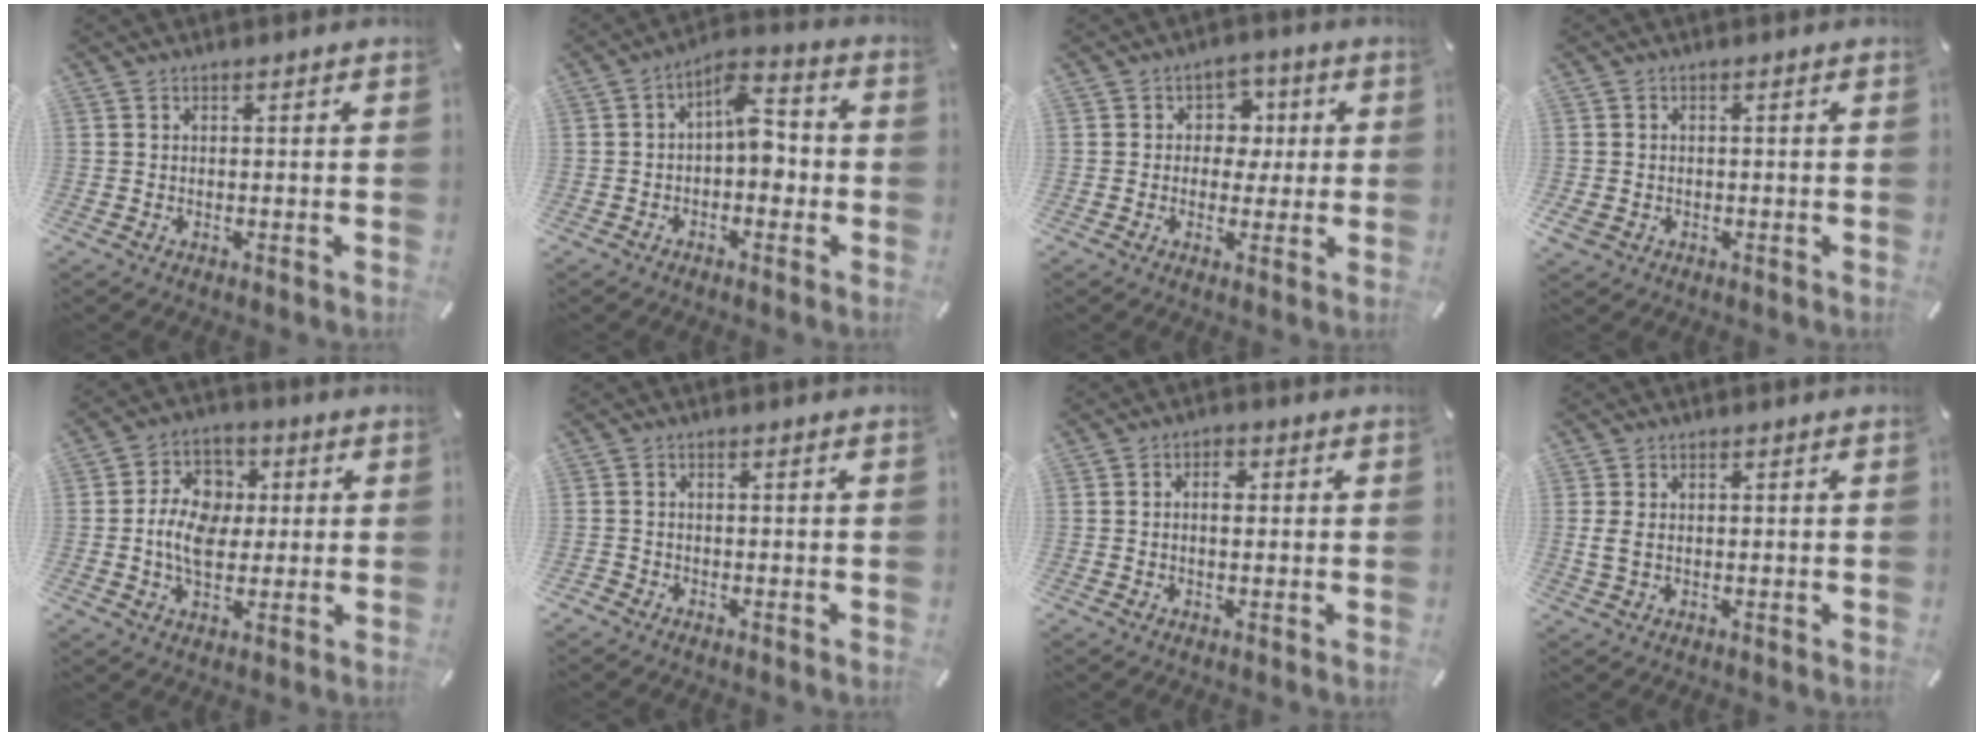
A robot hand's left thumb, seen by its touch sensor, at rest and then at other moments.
{"total": 7.6, "force": [-0.8, 4.6, 6.1], "torque": [-0.086, 0.006, -0.019]}
{"total": 6.3, "force": [0.4, 5.8, 2.6], "torque": [-0.034, 0.009, 0.003]}
{"total": 1.7, "force": [-0.6, 1.4, 0.7], "torque": [-0.014, 0.002, -0.012]}
{"total": 10.6, "force": [-0.3, 8.3, 6.6], "torque": [-0.126, 0.014, -0.007]}
{"total": 1.3, "force": [-1.0, 0.8, 0.3], "torque": [-0.005, 0.003, -0.021]}
{"total": 2.9, "force": [0.2, 1.8, 2.2], "torque": [-0.031, 0.001, -0.001]}
{"total": 2.8, "force": [0.4, 1.9, 2.1], "torque": [-0.050, 0.003, 0.004]}